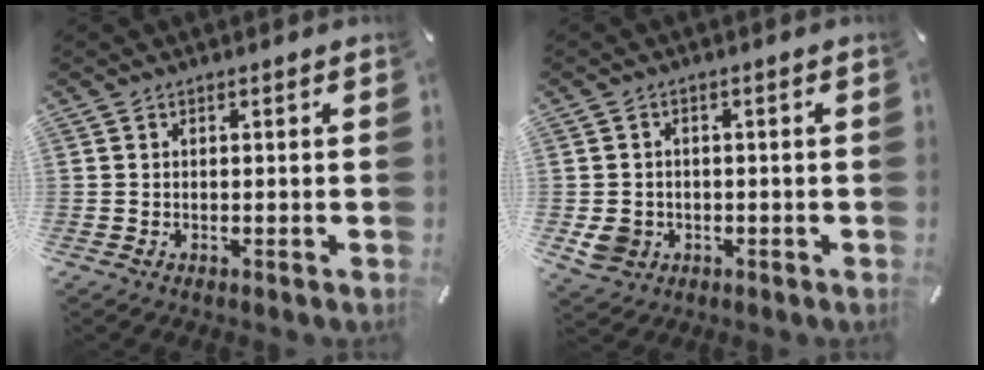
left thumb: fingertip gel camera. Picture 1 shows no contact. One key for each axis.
{"total": 5.1, "fx": -1.0, "fy": 4.6, "fz": 1.8, "tx": -0.037, "ty": 0.005, "tz": -0.018}